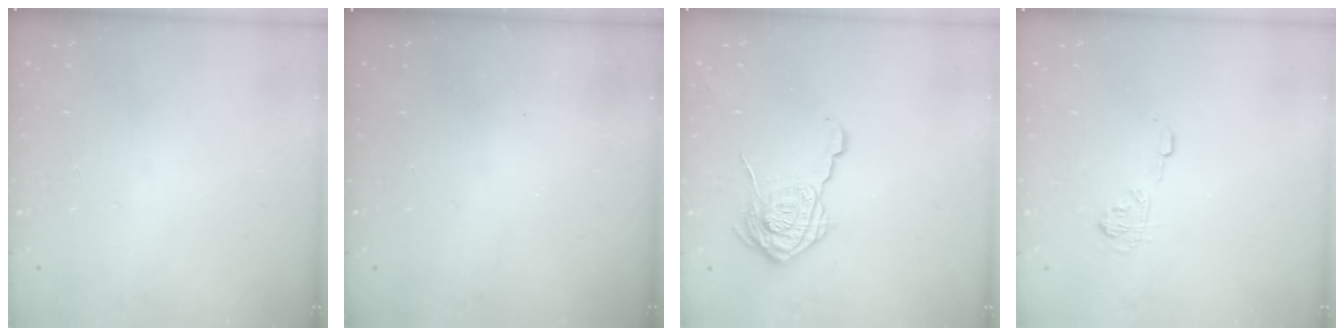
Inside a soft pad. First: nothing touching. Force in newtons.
{"total": 2.6, "press": 2.4, "slide": 0.8}
{"total": 18.1, "press": 18.1, "slide": 0.8}
{"total": 7.8, "press": 7.8, "slide": 0.6}